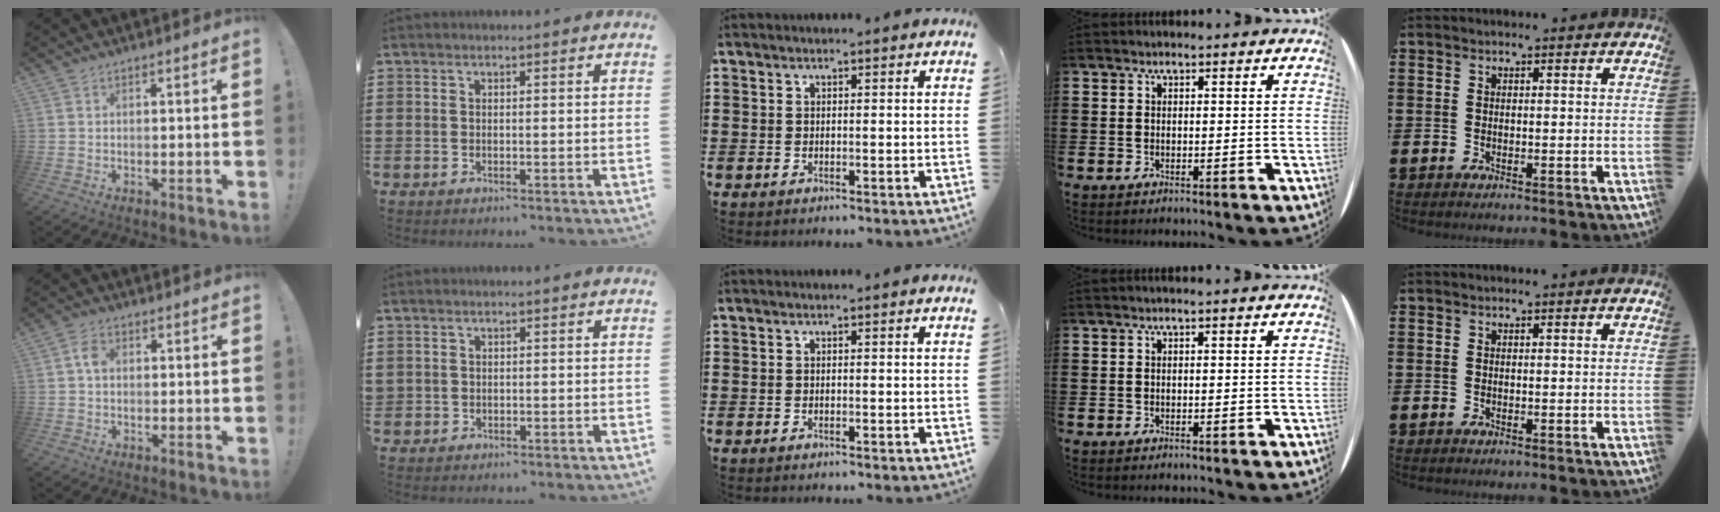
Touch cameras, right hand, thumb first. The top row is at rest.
{"thumb": {"total": 3.7, "force": [0.3, 2.5, 2.7], "torque": [-0.050, 0.010, 0.004]}, "index": {"total": 0.7, "force": [0.2, 0.7, -0.1], "torque": [0.001, 0.005, 0.002]}}